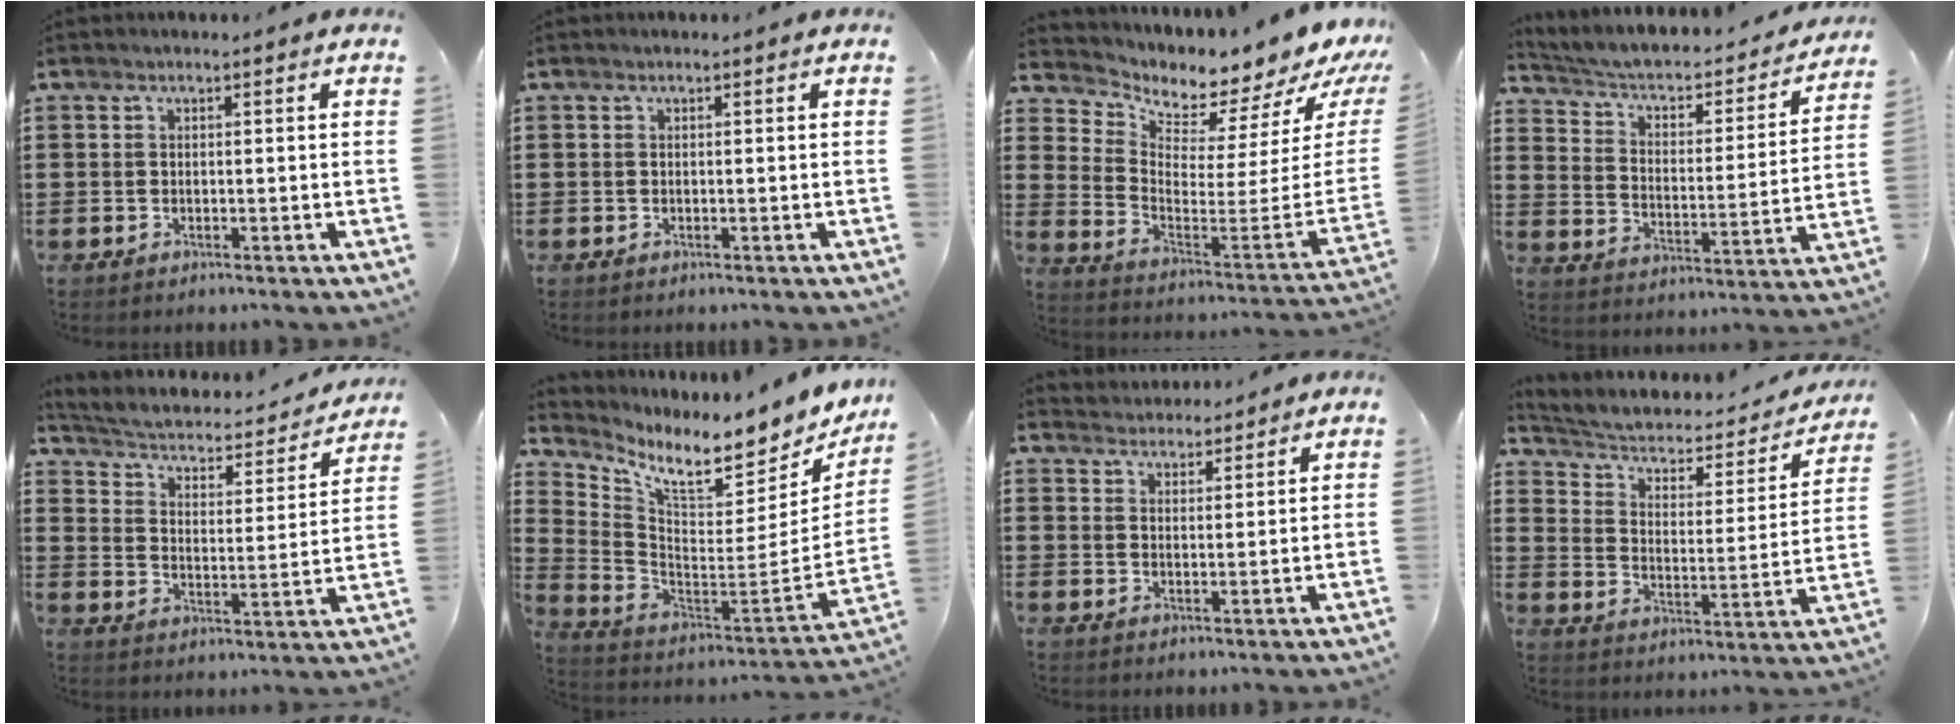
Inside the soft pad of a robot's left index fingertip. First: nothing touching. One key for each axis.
{"total": 0.0}
{"total": 3.5, "fx": 3.5, "fy": 0.3, "fz": -0.5, "tx": -0.006, "ty": -0.073, "tz": 0.050}
{"total": 3.6, "fx": 2.3, "fy": 1.7, "fz": 2.1, "tx": -0.055, "ty": -0.023, "tz": 0.029}
{"total": 2.3, "fx": 1.8, "fy": 0.9, "fz": 1.2, "tx": -0.039, "ty": -0.023, "tz": 0.019}
{"total": 7.7, "fx": 6.3, "fy": 1.0, "fz": 4.3, "tx": -0.093, "ty": -0.064, "tz": 0.100}
{"total": 3.2, "fx": 3.1, "fy": 0.6, "fz": -0.5, "tx": -0.001, "ty": -0.009, "tz": 0.059}
{"total": 3.6, "fx": 2.3, "fy": 1.9, "fz": 2.0, "tx": -0.053, "ty": -0.017, "tz": 0.030}